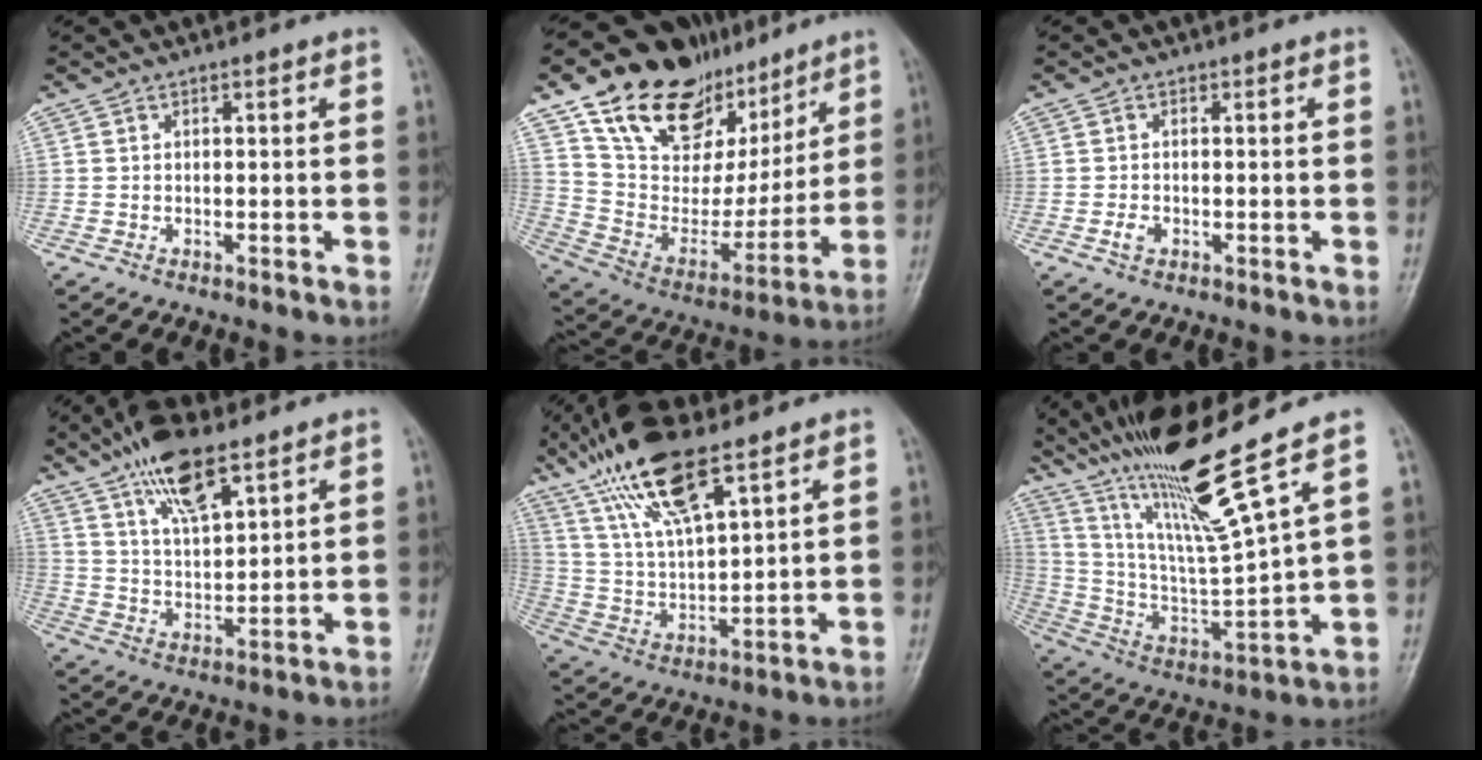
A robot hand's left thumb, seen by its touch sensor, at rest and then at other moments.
{"total": 25.0, "force": [16.2, 14.4, 12.4], "torque": [-0.152, -0.047, 0.280]}
{"total": 1.7, "force": [-0.6, 1.3, 0.9], "torque": [-0.013, 0.003, -0.013]}
{"total": 12.2, "force": [7.8, 4.4, 8.3], "torque": [-0.130, -0.035, 0.144]}
{"total": 16.1, "force": [10.1, 4.9, 11.5], "torque": [-0.212, -0.031, 0.202]}
{"total": 18.6, "force": [12.3, 0.2, 13.9], "torque": [-0.239, -0.061, 0.234]}